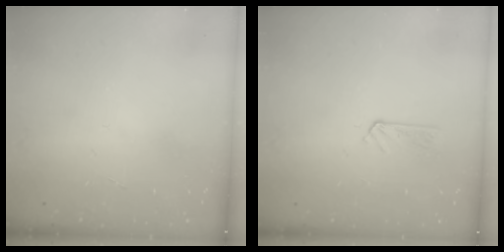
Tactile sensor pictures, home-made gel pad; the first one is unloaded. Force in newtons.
{"total": 2.6, "press": 2.6, "slide": 0.2}